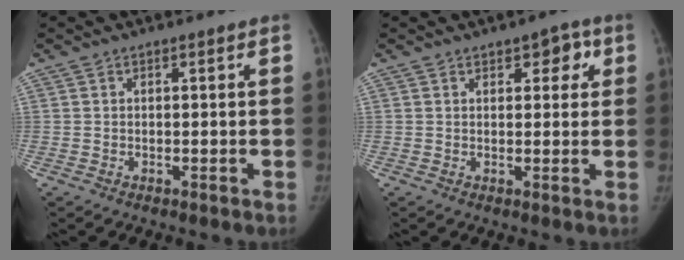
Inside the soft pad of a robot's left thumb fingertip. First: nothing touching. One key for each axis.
{"total": 5.5, "fx": 2.9, "fy": 3.1, "fz": 3.6, "tx": -0.011, "ty": -0.009, "tz": 0.035}